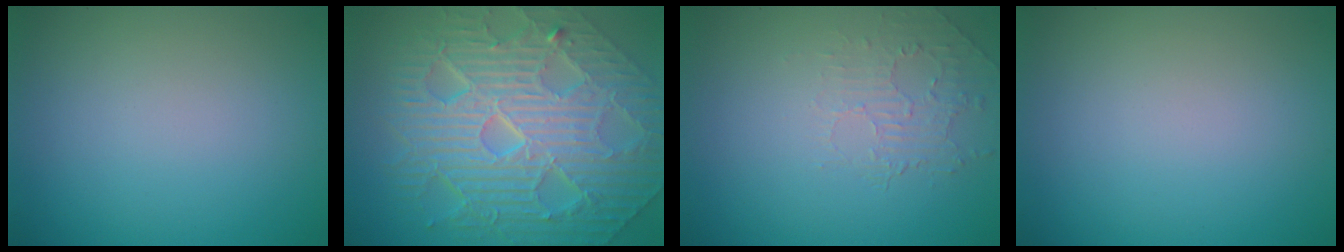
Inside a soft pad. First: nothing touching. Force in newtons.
{"total": 11.7, "press": 7.6, "slide": 8.8}
{"total": 2.0, "press": 0.6, "slide": 1.9}
{"total": 0.0}